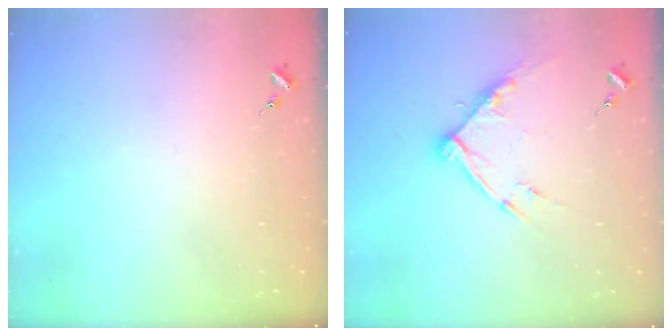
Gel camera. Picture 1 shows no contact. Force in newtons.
{"total": 10.7, "press": 10.6, "slide": 1.3}